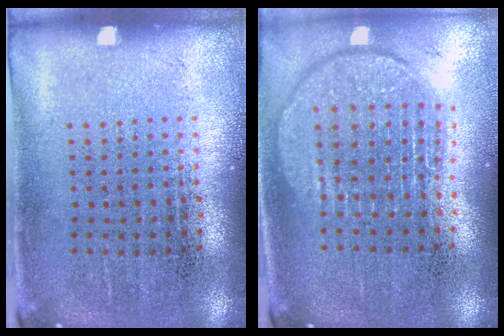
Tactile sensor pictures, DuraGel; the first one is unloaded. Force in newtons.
{"total": 1.8, "press": 1.6, "slide": 1.0}